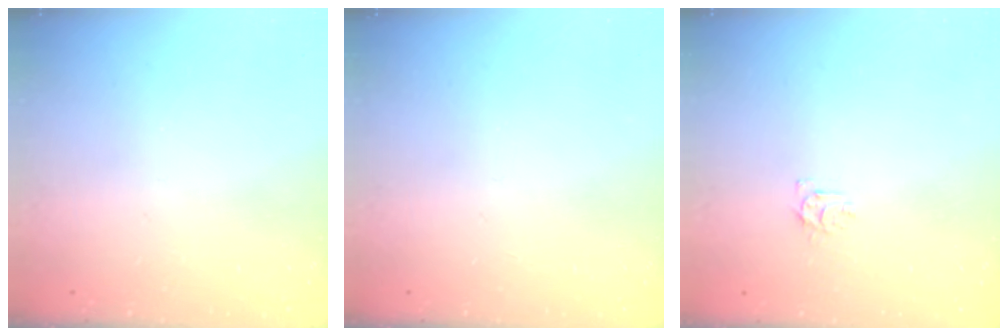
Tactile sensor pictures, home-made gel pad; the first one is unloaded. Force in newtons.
{"total": 0.0}
{"total": 5.7, "press": 5.6, "slide": 0.5}